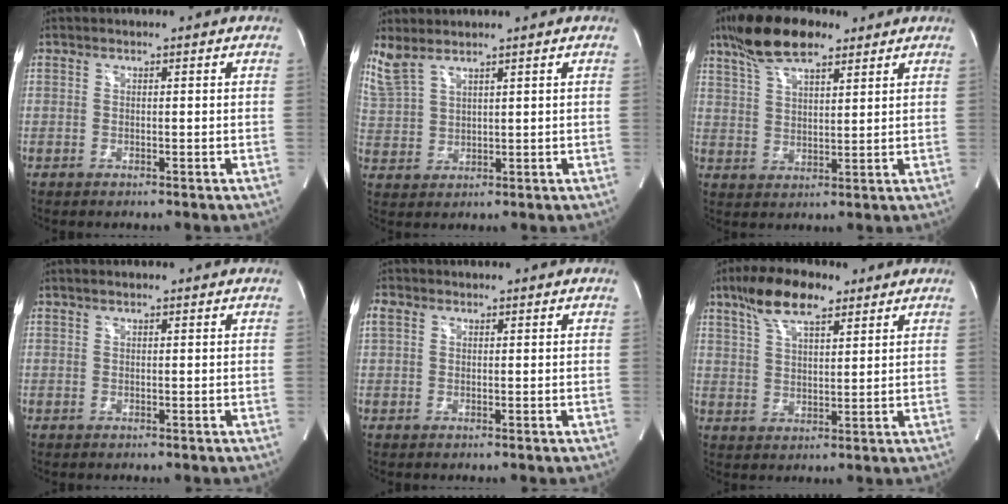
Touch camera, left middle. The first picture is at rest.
{"total": 5.7, "force": [4.9, 1.4, 2.5], "torque": [-0.077, 0.009, 0.121]}
{"total": 10.9, "force": [7.8, 3.4, 6.8], "torque": [-0.132, 0.018, 0.142]}
{"total": 0.8, "force": [0.6, 0.2, 0.5], "torque": [-0.012, 0.009, 0.010]}
{"total": 2.5, "force": [0.9, 1.9, 1.3], "torque": [-0.047, 0.023, 0.023]}
{"total": 9.5, "force": [6.3, 3.1, 6.4], "torque": [-0.127, 0.019, 0.115]}